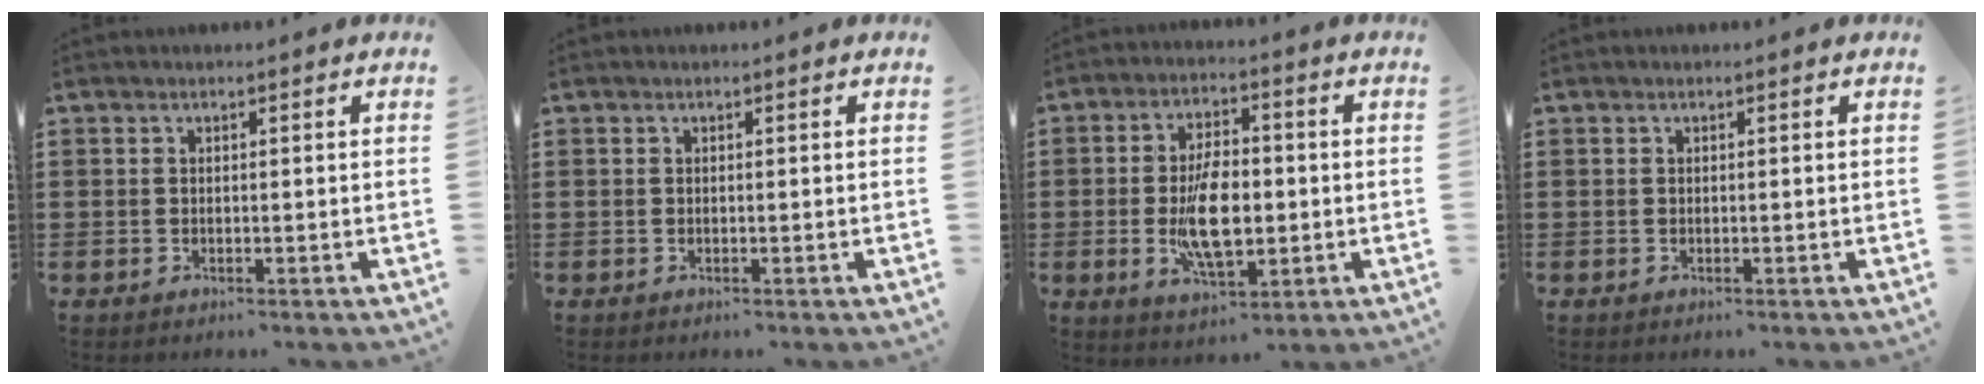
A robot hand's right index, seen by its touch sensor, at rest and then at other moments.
{"total": 0.0}
{"total": 9.6, "force": [-1.0, 4.6, 8.3], "torque": [-0.163, 0.000, -0.021]}
{"total": 0.0}